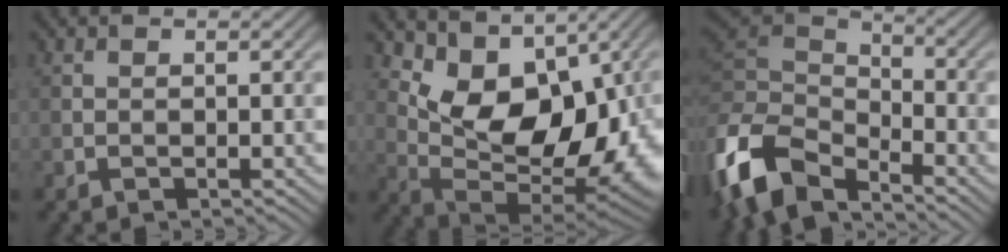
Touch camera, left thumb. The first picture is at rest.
{"total": 13.4, "force": [3.3, 7.4, 10.7], "torque": [-0.154, -0.017, 0.067]}
{"total": 10.5, "force": [-6.4, 5.5, 6.2], "torque": [-0.145, 0.001, -0.140]}